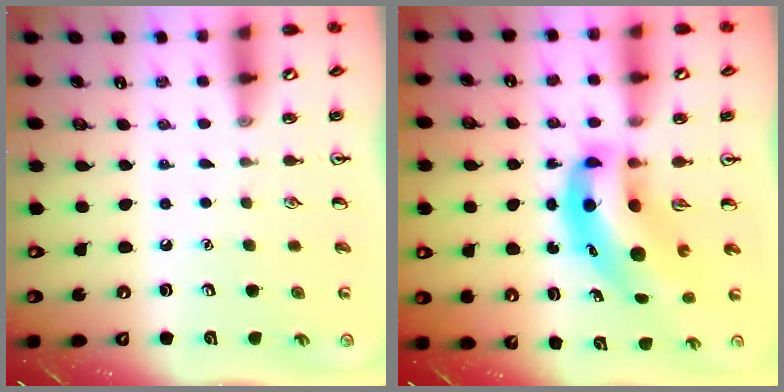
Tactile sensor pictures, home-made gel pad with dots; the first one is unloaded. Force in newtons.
{"total": 10.8, "press": 10.4, "slide": 3.1}